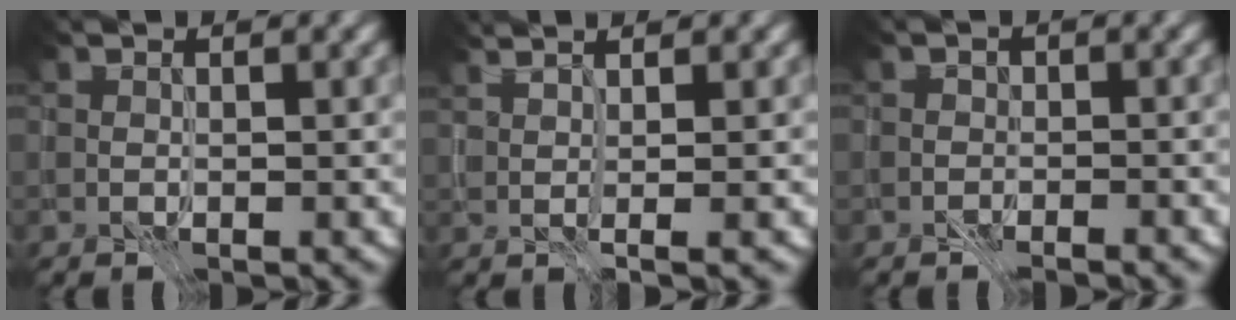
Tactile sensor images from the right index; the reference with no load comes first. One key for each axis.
{"total": 4.2, "fx": 2.2, "fy": 1.2, "fz": 3.4, "tx": -0.043, "ty": 0.018, "tz": 0.016}
{"total": 1.3, "fx": -1.2, "fy": 0.4, "fz": -0.1, "tx": 0.004, "ty": 0.004, "tz": -0.023}